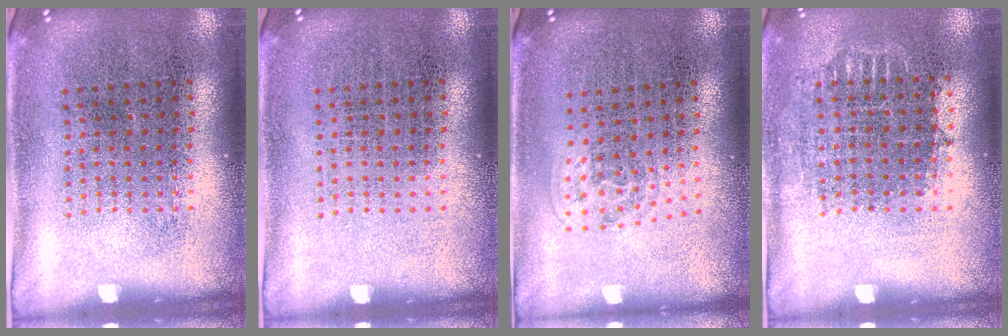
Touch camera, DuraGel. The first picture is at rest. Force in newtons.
{"total": 0.0}
{"total": 1.1, "press": 0.7, "slide": 0.8}
{"total": 0.9, "press": 0.8, "slide": 0.4}